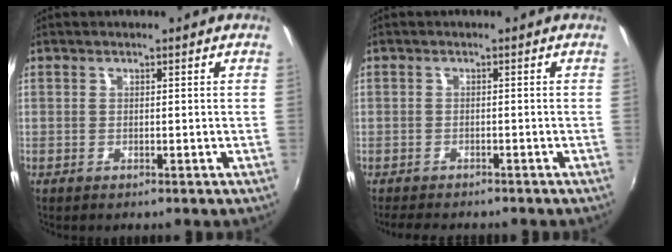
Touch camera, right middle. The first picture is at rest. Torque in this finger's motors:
{"motor_torque": [-0.19, -0.17, -0.53, -0.21]}